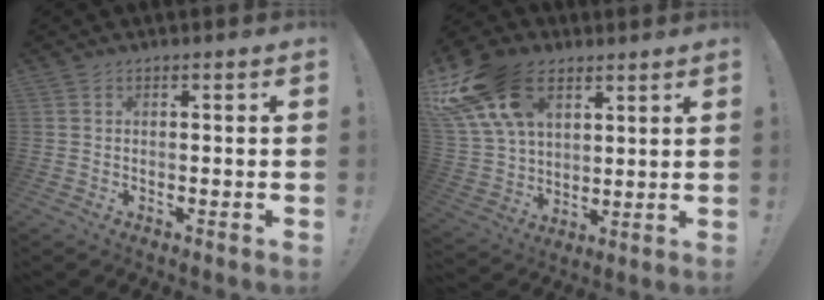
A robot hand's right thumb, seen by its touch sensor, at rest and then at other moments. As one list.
[{"total": 21.9, "force": [10.1, 14.5, 12.9], "torque": [-0.245, -0.038, 0.194]}]